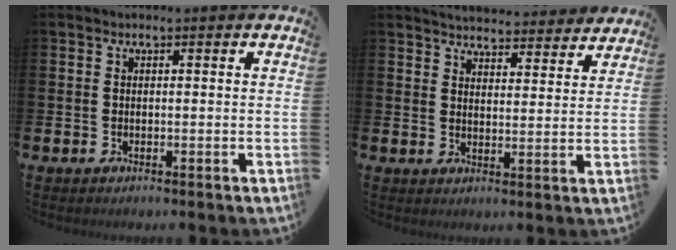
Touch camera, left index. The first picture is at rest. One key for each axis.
{"total": 5.0, "fx": 5.0, "fy": 0.7, "fz": 0.2, "tx": -0.004, "ty": -0.042, "tz": 0.085}